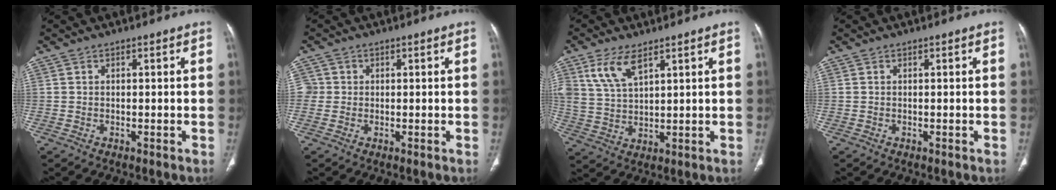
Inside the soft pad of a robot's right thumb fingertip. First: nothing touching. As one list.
[{"total": 2.1, "force": [0.0, 2.1, 0.3], "torque": [0.010, 0.006, -0.001]}, {"total": 7.3, "force": [4.3, 3.2, 4.9], "torque": [-0.096, -0.013, 0.094]}, {"total": 0.0}]